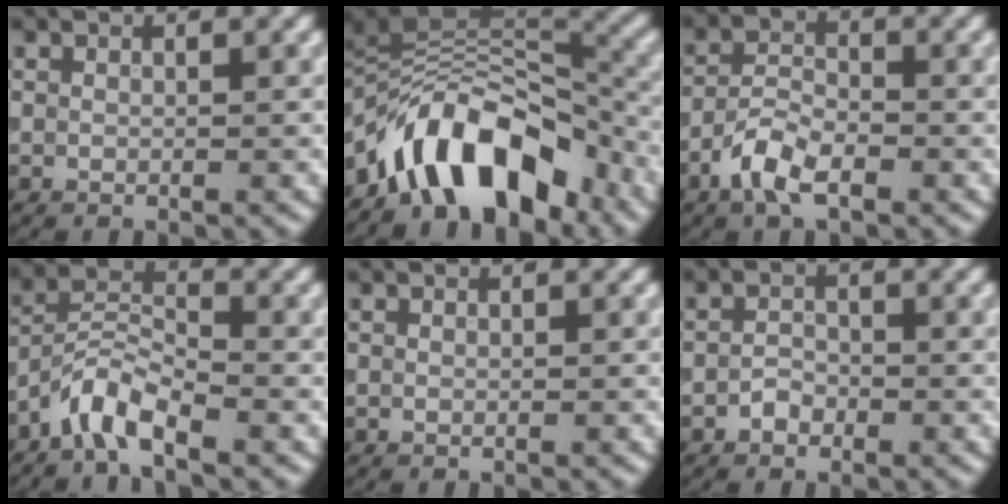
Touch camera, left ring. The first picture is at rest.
{"total": 10.0, "force": [-6.1, 4.7, 6.3], "torque": [-0.072, 0.023, -0.118]}
{"total": 4.0, "force": [-2.5, 1.7, 2.6], "torque": [-0.051, 0.005, -0.057]}
{"total": 4.0, "force": [-3.0, 1.0, 2.3], "torque": [-0.045, 0.013, -0.070]}
{"total": 0.0}
{"total": 1.4, "force": [-0.9, 0.9, 0.5], "torque": [-0.009, 0.002, -0.021]}